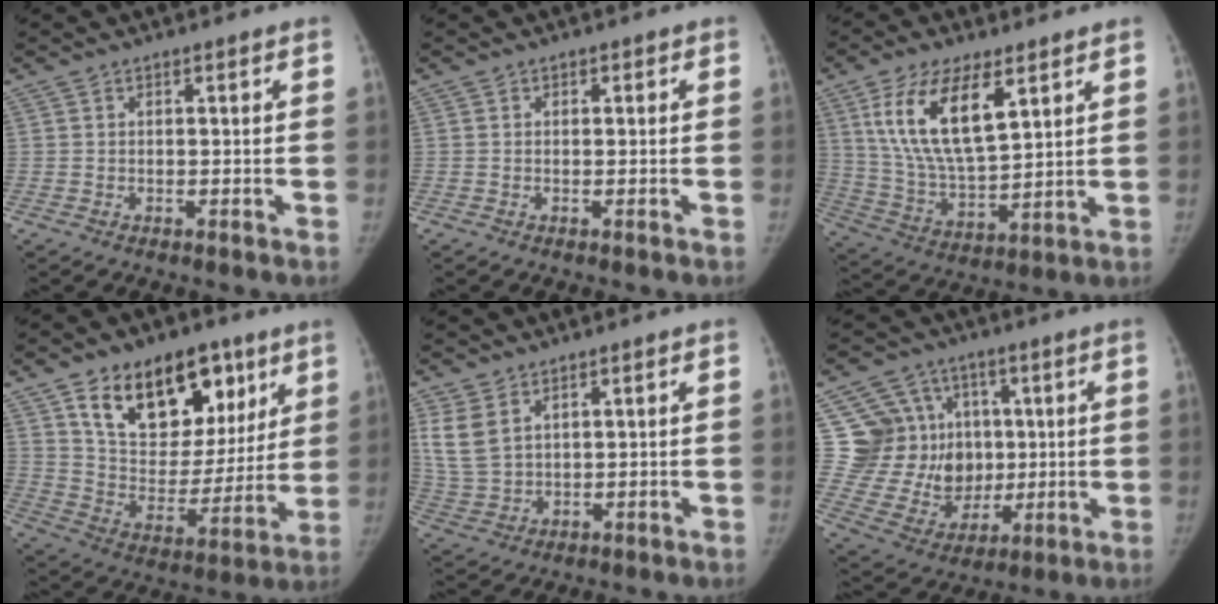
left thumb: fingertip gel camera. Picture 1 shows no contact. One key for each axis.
{"total": 0.7, "fx": 0.2, "fy": 0.7, "fz": 0.1, "tx": 0.008, "ty": 0.002, "tz": 0.000}
{"total": 16.3, "fx": 7.2, "fy": 7.1, "fz": 12.8, "tx": -0.228, "ty": -0.029, "tz": 0.145}
{"total": 22.9, "fx": 12.0, "fy": 14.2, "fz": 13.5, "tx": -0.159, "ty": -0.029, "tz": 0.201}
{"total": 7.6, "fx": 3.5, "fy": 5.1, "fz": 4.4, "tx": -0.089, "ty": -0.008, "tz": 0.085}
{"total": 17.2, "fx": 3.0, "fy": 14.9, "fz": 8.0, "tx": -0.088, "ty": 0.003, "tz": 0.079}